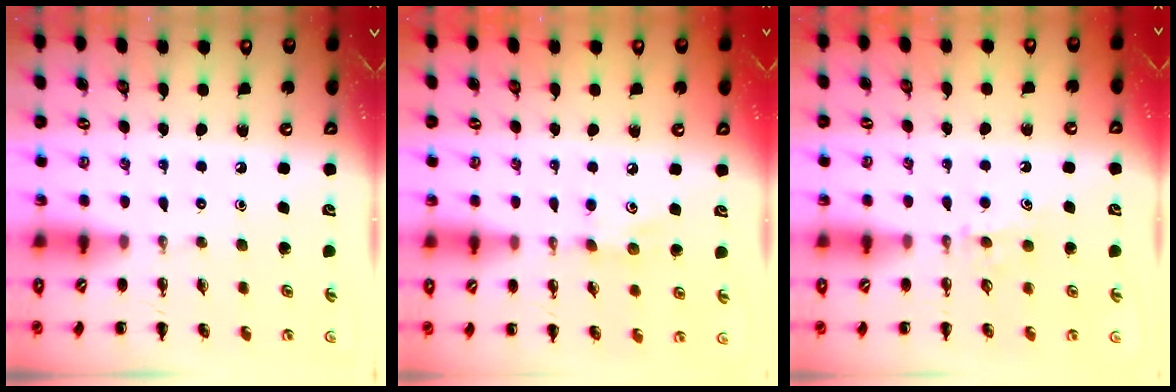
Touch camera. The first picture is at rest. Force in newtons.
{"total": 6.3, "press": 6.1, "slide": 1.6}
{"total": 4.8, "press": 4.6, "slide": 1.3}